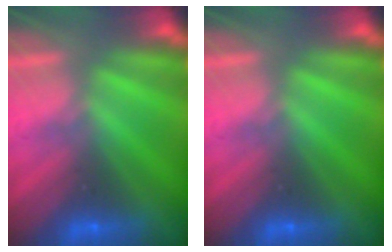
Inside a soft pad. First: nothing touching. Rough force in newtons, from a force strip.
{"total": 0.0}